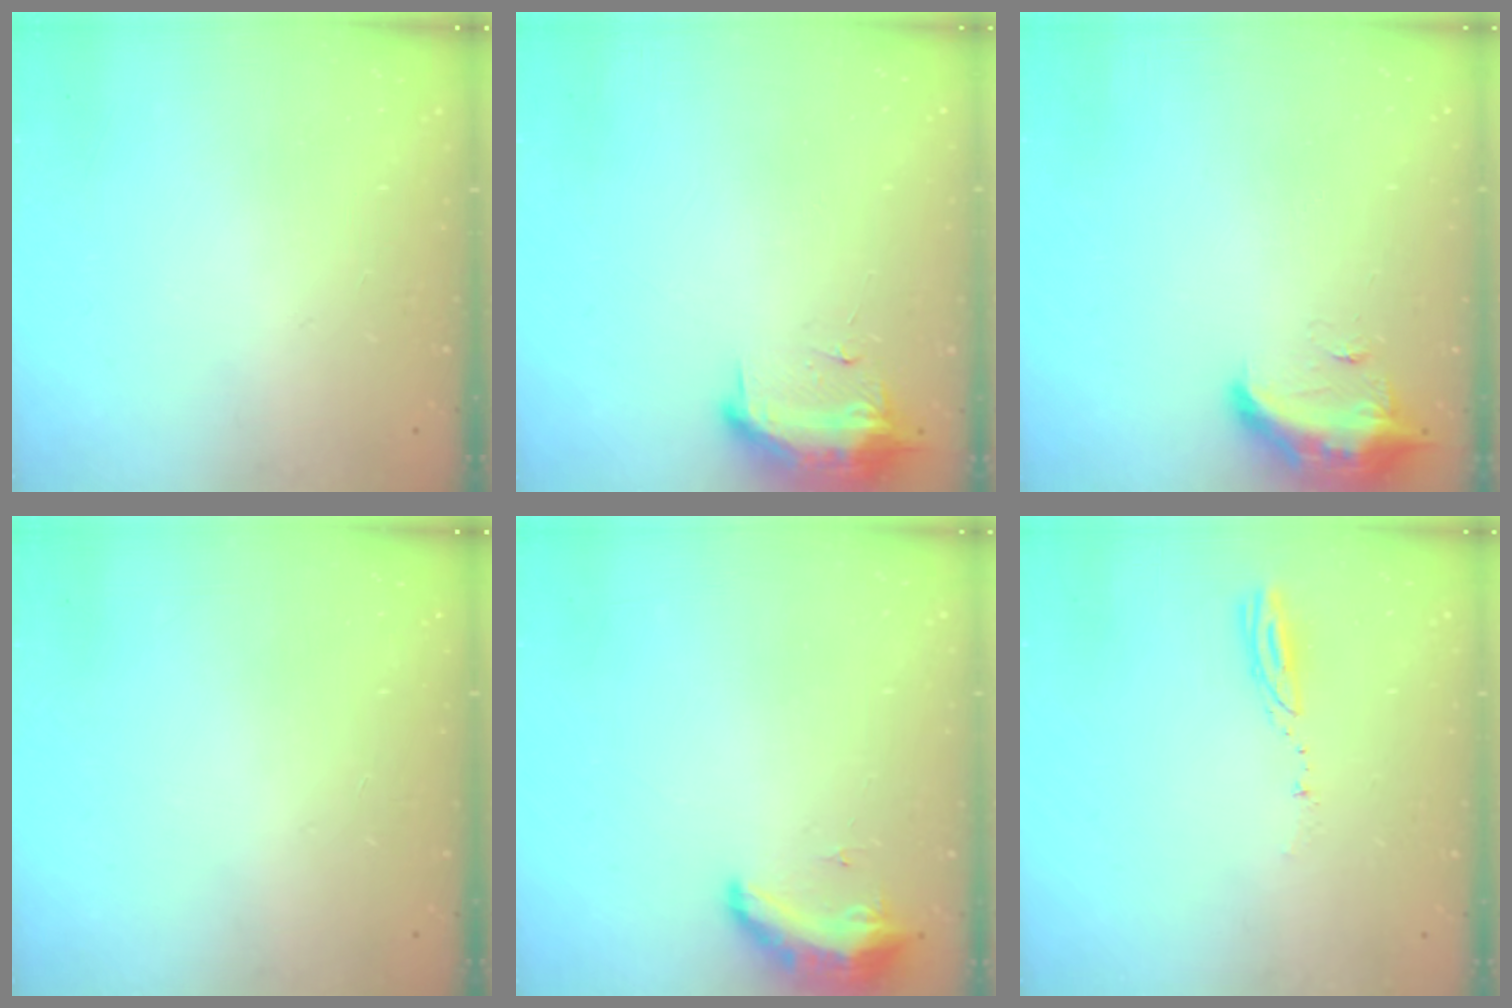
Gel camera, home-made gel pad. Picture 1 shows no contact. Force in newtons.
{"total": 18.3, "press": 11.7, "slide": 14.2}
{"total": 19.4, "press": 12.3, "slide": 14.9}
{"total": 0.9, "press": 0.0, "slide": 0.9}
{"total": 8.6, "press": 8.5, "slide": 1.6}
{"total": 3.1, "press": 3.1, "slide": 0.3}